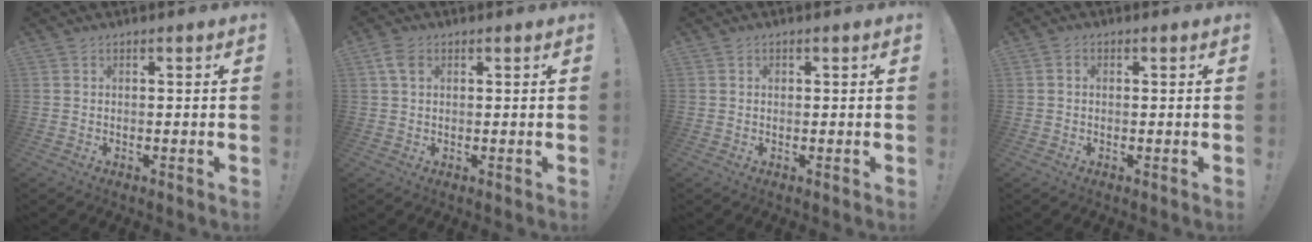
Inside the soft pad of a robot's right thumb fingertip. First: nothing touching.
{"total": 4.0, "force": [1.5, 2.6, 2.7], "torque": [-0.046, 0.003, 0.029]}
{"total": 0.6, "force": [0.2, 0.5, 0.1], "torque": [0.002, 0.000, 0.003]}
{"total": 0.9, "force": [-0.2, 0.7, 0.4], "torque": [-0.010, 0.005, -0.003]}